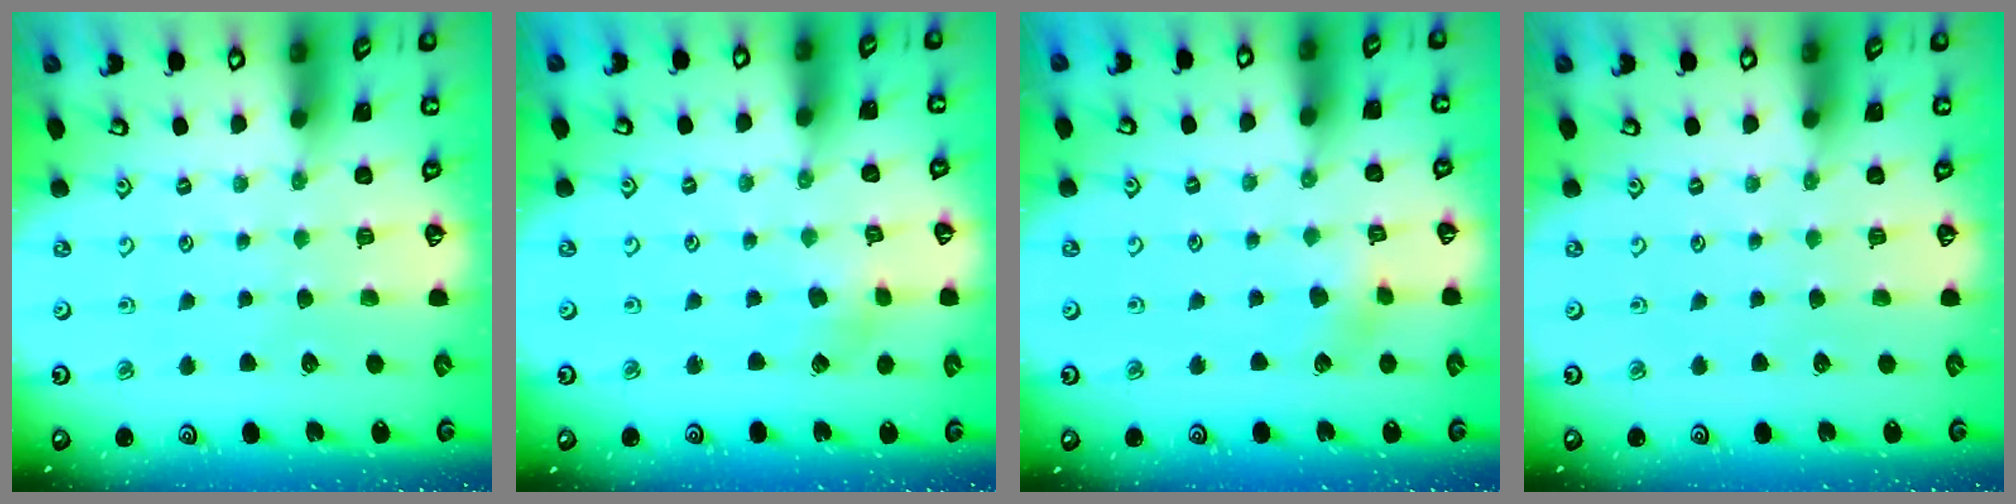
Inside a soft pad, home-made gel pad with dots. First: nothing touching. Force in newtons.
{"total": 2.6, "press": 2.6, "slide": 0.4}
{"total": 4.1, "press": 4.1, "slide": 0.3}
{"total": 0.0}